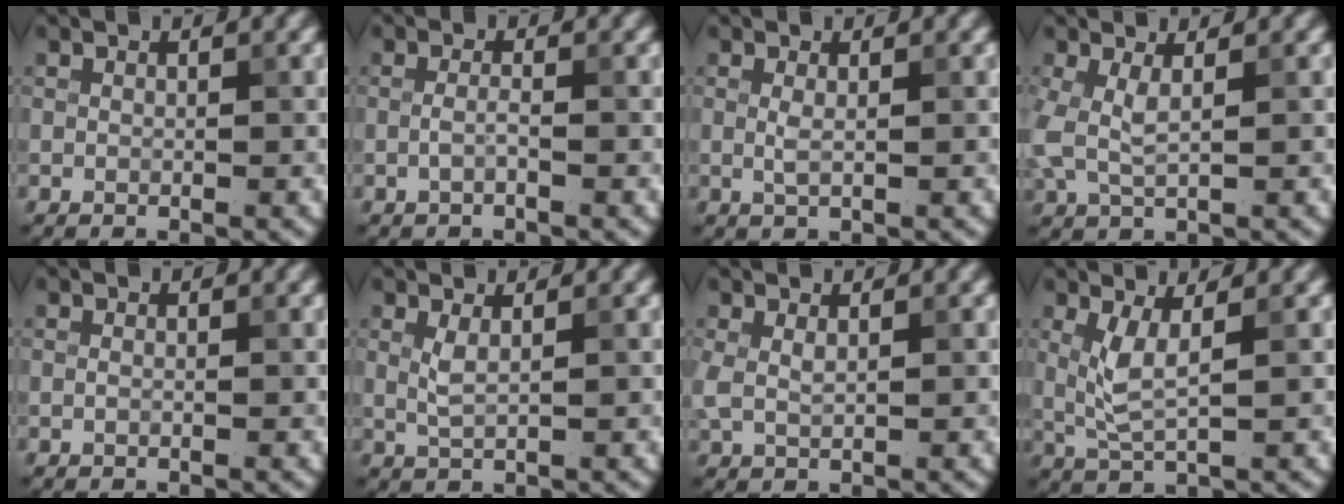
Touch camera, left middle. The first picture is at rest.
{"total": 1.0, "force": [-0.4, 0.2, 0.9], "torque": [-0.021, -0.002, -0.009]}
{"total": 0.9, "force": [0.1, 0.2, 0.9], "torque": [-0.020, -0.002, 0.002]}
{"total": 2.4, "force": [0.4, 0.9, 2.2], "torque": [-0.057, 0.000, 0.007]}
{"total": 0.0}
{"total": 1.5, "force": [0.6, 0.5, 1.3], "torque": [-0.030, -0.004, 0.014]}
{"total": 1.4, "force": [0.6, 0.5, 1.2], "torque": [-0.030, 0.001, 0.013]}
{"total": 2.9, "force": [0.7, 0.8, 2.7], "torque": [-0.066, -0.006, 0.019]}